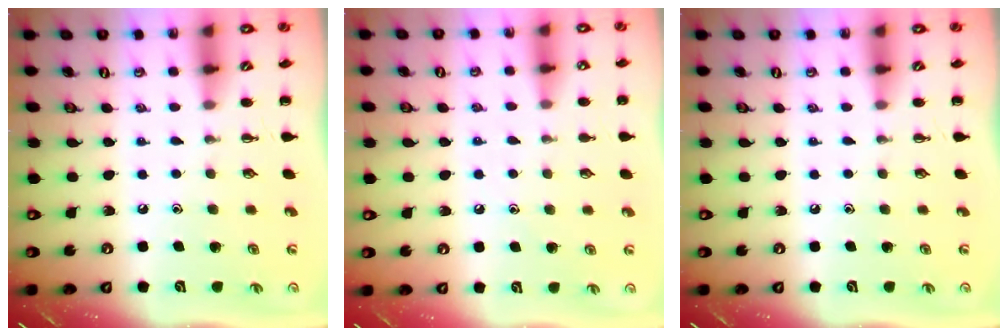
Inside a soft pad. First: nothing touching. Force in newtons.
{"total": 5.1, "press": 5.0, "slide": 1.4}
{"total": 0.0}